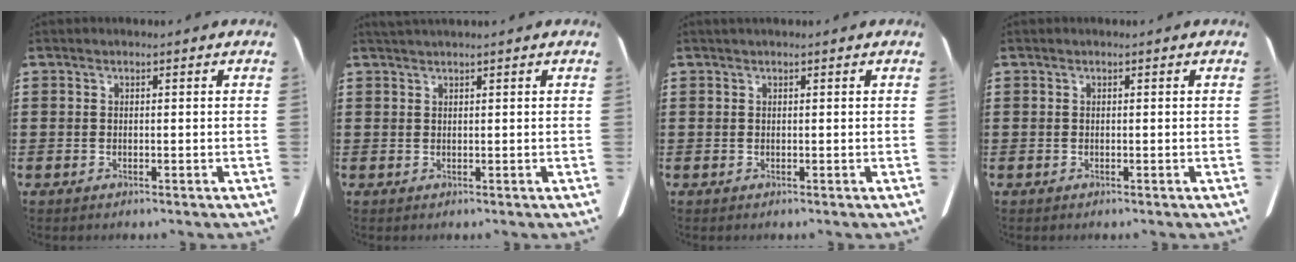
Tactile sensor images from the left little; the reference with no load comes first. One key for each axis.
{"total": 1.3, "fx": 1.1, "fy": 0.0, "fz": 0.6, "tx": -0.012, "ty": 0.000, "tz": 0.020}
{"total": 0.5, "fx": 0.3, "fy": 0.1, "fz": 0.4, "tx": -0.008, "ty": 0.003, "tz": 0.005}
{"total": 0.0}